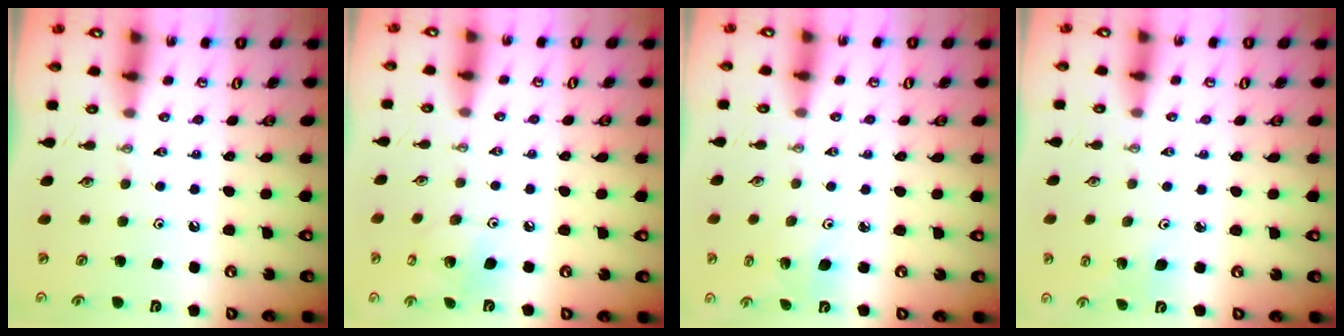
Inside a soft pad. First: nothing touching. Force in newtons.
{"total": 7.1, "press": 7.1, "slide": 0.2}
{"total": 2.8, "press": 2.4, "slide": 1.5}
{"total": 2.8, "press": 2.7, "slide": 1.0}